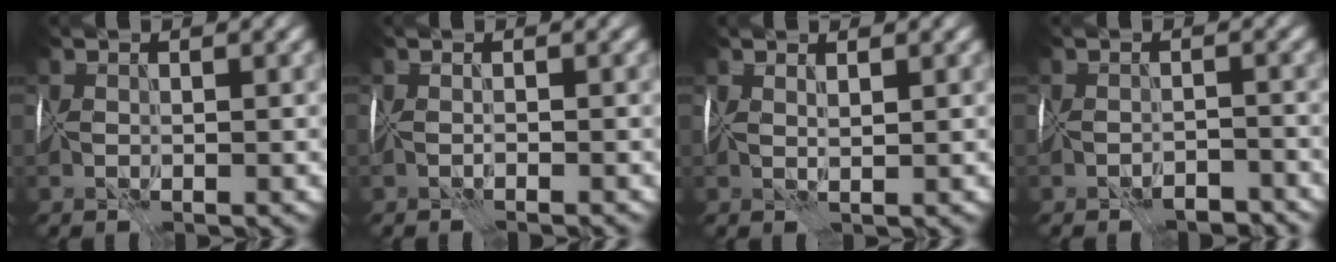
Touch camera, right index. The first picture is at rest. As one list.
[{"total": 1.1, "force": [-0.2, -1.0, -0.5], "torque": [0.012, 0.005, -0.005]}, {"total": 1.7, "force": [1.5, -0.7, -0.3], "torque": [0.005, 0.006, 0.035]}, {"total": 3.0, "force": [-2.8, 0.5, 0.8], "torque": [-0.002, 0.006, -0.042]}]